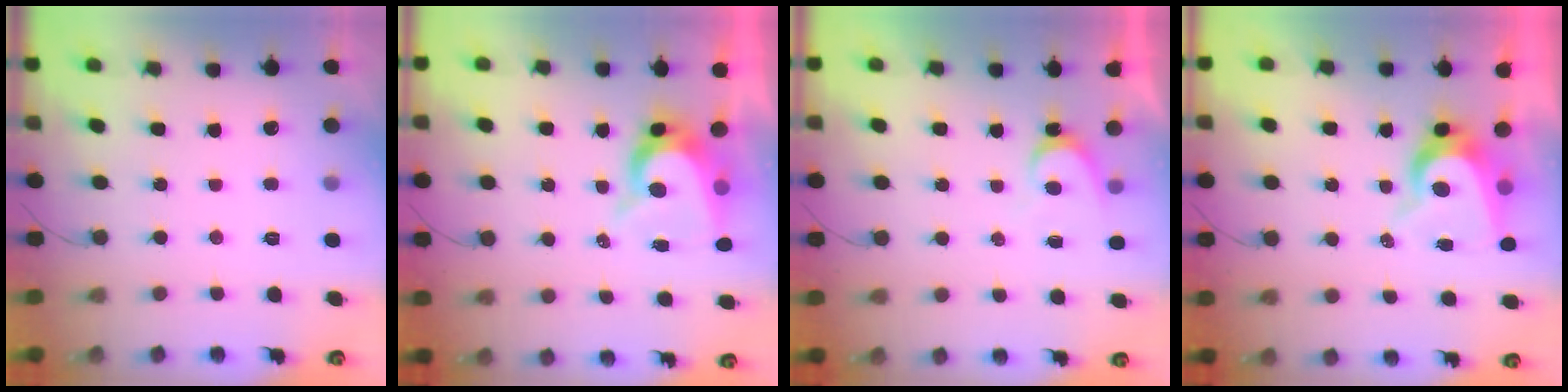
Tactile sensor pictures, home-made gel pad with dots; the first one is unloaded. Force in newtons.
{"total": 7.7, "press": 7.7, "slide": 0.7}
{"total": 4.9, "press": 4.8, "slide": 0.5}
{"total": 7.9, "press": 7.9, "slide": 0.7}